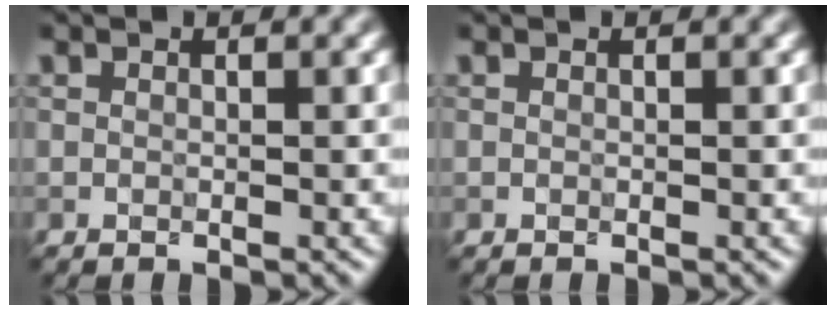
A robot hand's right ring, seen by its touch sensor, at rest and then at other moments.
{"total": 0.0}